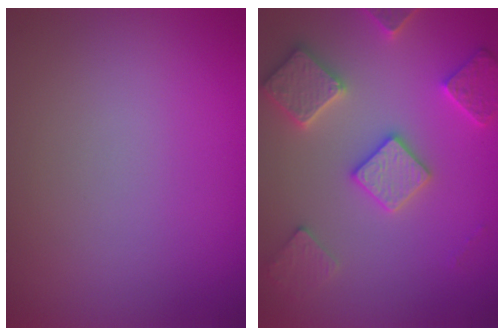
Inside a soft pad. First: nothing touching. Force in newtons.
{"total": 5.6, "press": 5.5, "slide": 1.1}